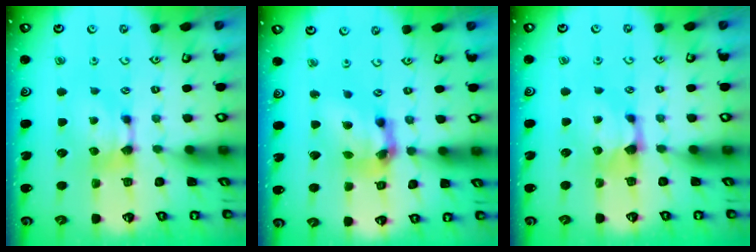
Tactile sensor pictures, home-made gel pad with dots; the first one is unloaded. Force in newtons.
{"total": 8.0, "press": 7.6, "slide": 2.6}
{"total": 0.6, "press": 0.1, "slide": 0.6}